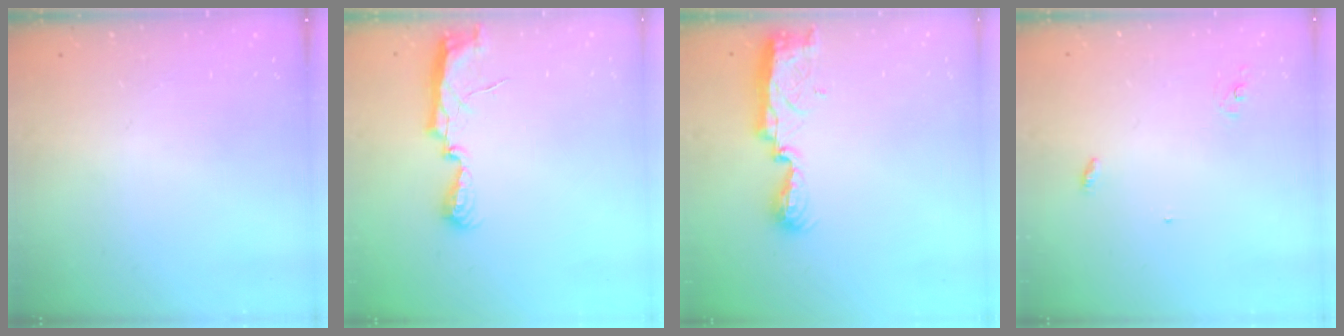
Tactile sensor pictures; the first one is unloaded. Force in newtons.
{"total": 7.3, "press": 7.3, "slide": 0.5}
{"total": 7.7, "press": 7.6, "slide": 0.6}
{"total": 2.8, "press": 2.8, "slide": 0.2}